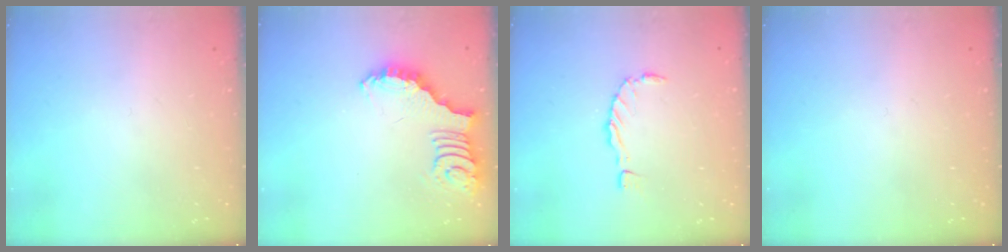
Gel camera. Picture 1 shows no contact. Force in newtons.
{"total": 2.4, "press": 2.4, "slide": 0.5}
{"total": 0.0}
{"total": 0.0}